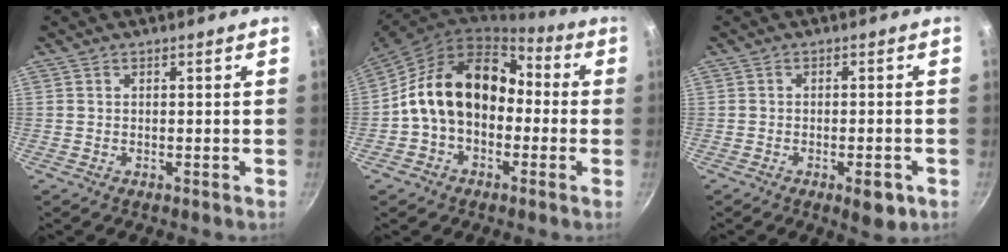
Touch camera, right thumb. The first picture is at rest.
{"total": 16.5, "force": [-0.7, 12.2, 11.2], "torque": [-0.156, 0.060, -0.027]}
{"total": 4.9, "force": [-2.2, 2.0, 3.8], "torque": [-0.045, 0.013, -0.025]}